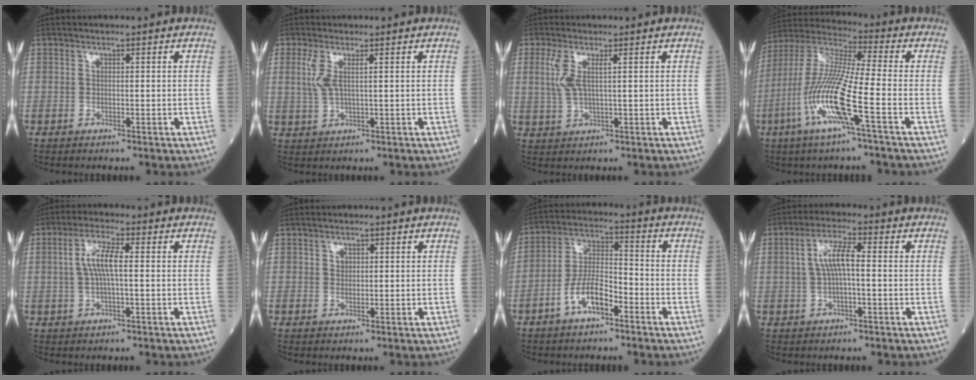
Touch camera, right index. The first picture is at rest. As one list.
[{"total": 3.3, "force": [1.1, 0.6, 3.0], "torque": [-0.077, 0.004, 0.027]}, {"total": 3.9, "force": [1.2, 0.8, 3.6], "torque": [-0.092, 0.005, 0.030]}, {"total": 14.2, "force": [-5.2, 0.0, 13.2], "torque": [-0.281, -0.008, -0.113]}, {"total": 5.2, "force": [0.4, 0.8, 5.2], "torque": [-0.109, 0.010, 0.006]}, {"total": 1.1, "force": [0.4, 0.9, 0.5], "torque": [-0.003, -0.001, 0.004]}, {"total": 7.8, "force": [-4.1, 2.7, 6.1], "torque": [-0.122, 0.012, -0.081]}, {"total": 5.4, "force": [0.4, 1.1, 5.2], "torque": [-0.108, 0.017, 0.006]}]